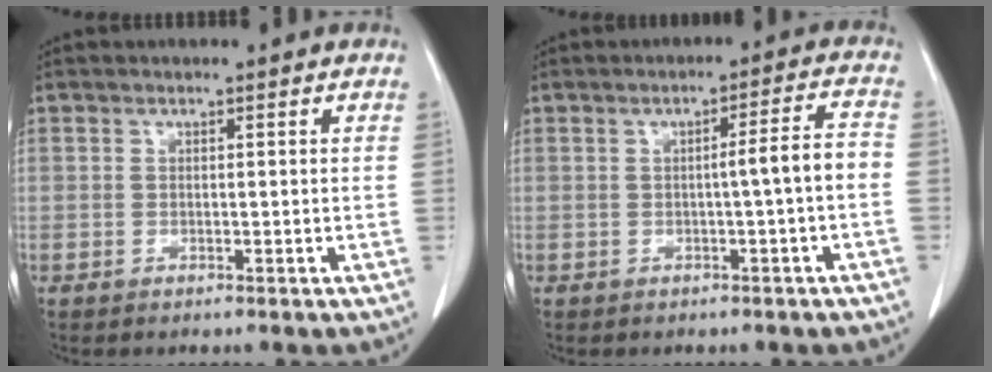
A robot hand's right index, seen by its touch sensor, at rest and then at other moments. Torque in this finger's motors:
{"motor_torque": [0.71, -0.30, 0.35, 0.06]}